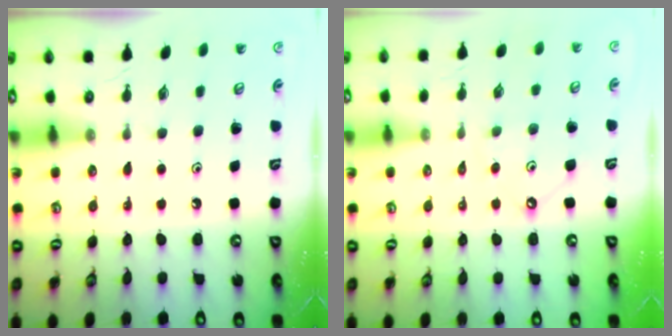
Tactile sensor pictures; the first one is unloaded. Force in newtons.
{"total": 3.7, "press": 3.6, "slide": 0.5}